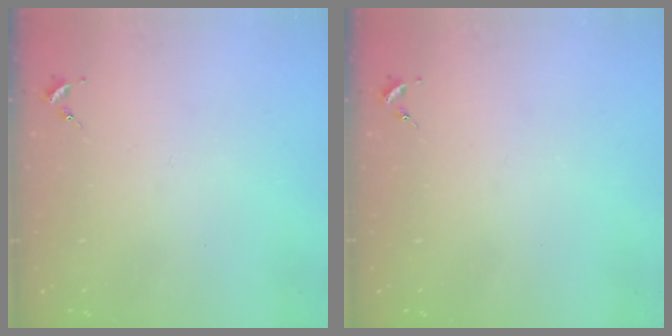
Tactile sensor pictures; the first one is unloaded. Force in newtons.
{"total": 0.0}